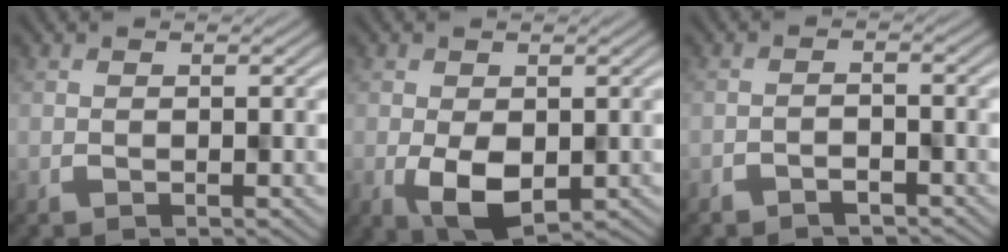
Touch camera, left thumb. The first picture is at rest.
{"total": 6.5, "force": [-1.6, 4.1, 4.8], "torque": [-0.098, -0.026, -0.013]}
{"total": 1.6, "force": [-1.5, 0.3, -0.3], "torque": [-0.002, -0.004, -0.022]}